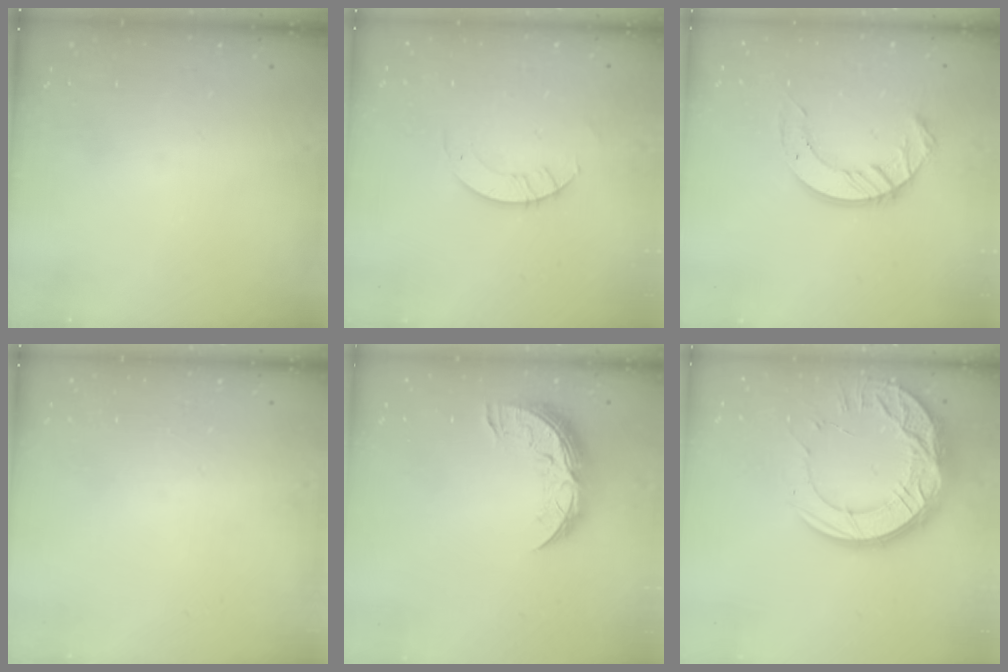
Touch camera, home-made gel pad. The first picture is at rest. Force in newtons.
{"total": 2.6, "press": 2.6, "slide": 0.2}
{"total": 10.2, "press": 10.1, "slide": 1.0}
{"total": 0.0}
{"total": 10.7, "press": 10.6, "slide": 0.6}
{"total": 18.6, "press": 18.6, "slide": 1.4}